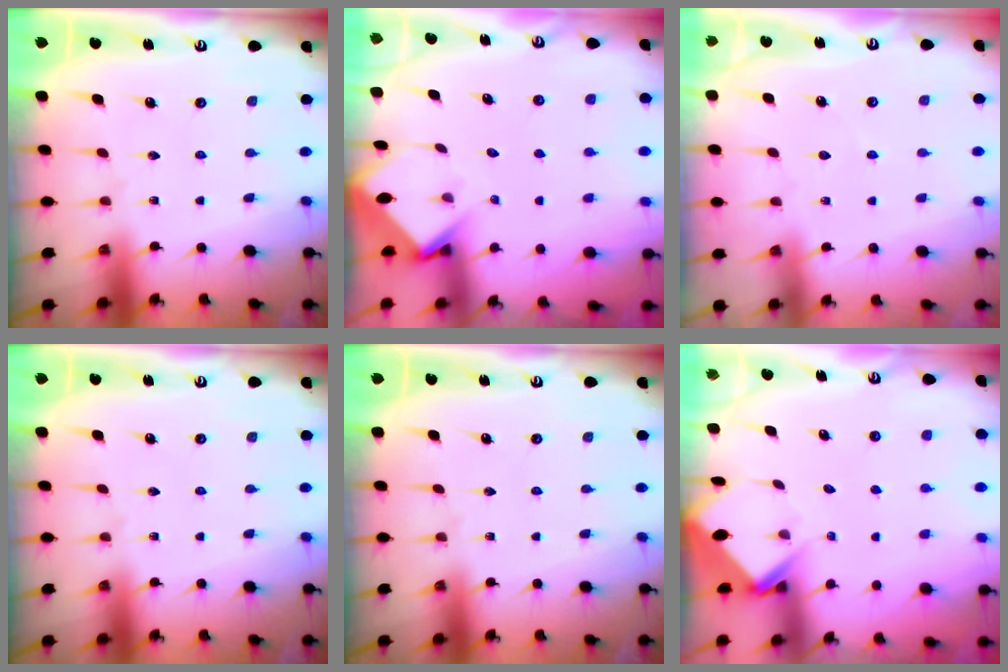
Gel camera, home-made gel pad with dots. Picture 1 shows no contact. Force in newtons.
{"total": 3.6, "press": 3.5, "slide": 0.3}
{"total": 2.1, "press": 2.1, "slide": 0.3}
{"total": 0.0}
{"total": 0.0}
{"total": 3.9, "press": 3.9, "slide": 0.3}